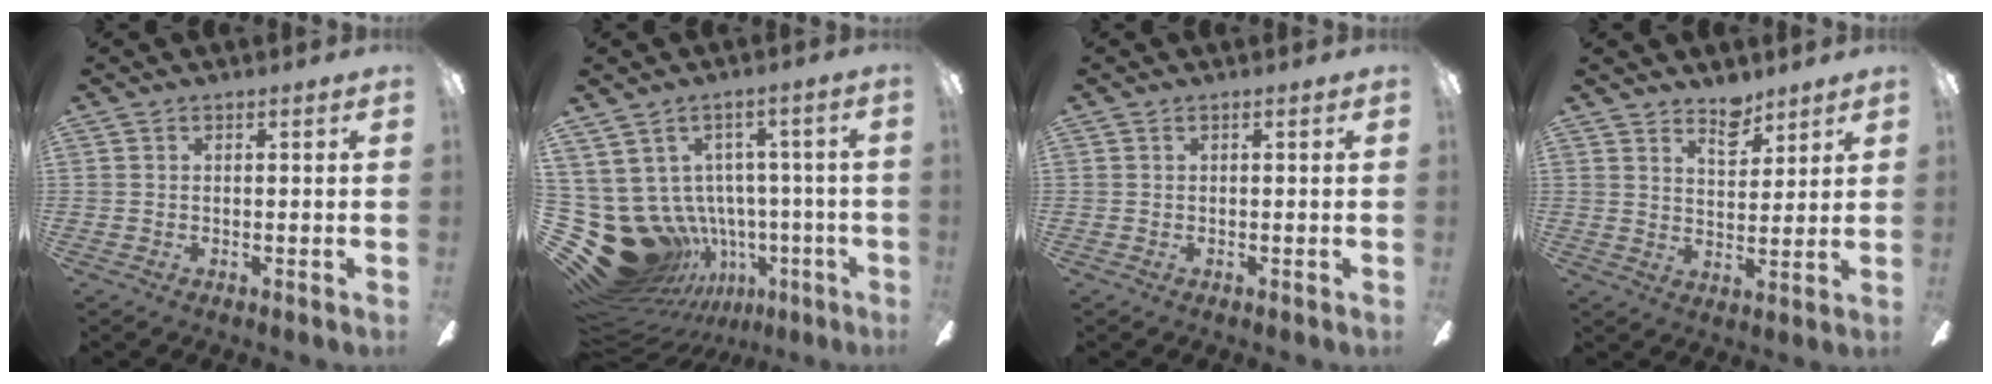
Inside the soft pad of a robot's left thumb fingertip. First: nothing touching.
{"total": 16.8, "force": [-4.4, 14.4, 7.4], "torque": [-0.185, -0.009, -0.022]}
{"total": 0.0}
{"total": 6.6, "force": [5.1, 3.2, 2.7], "torque": [-0.028, -0.027, 0.088]}